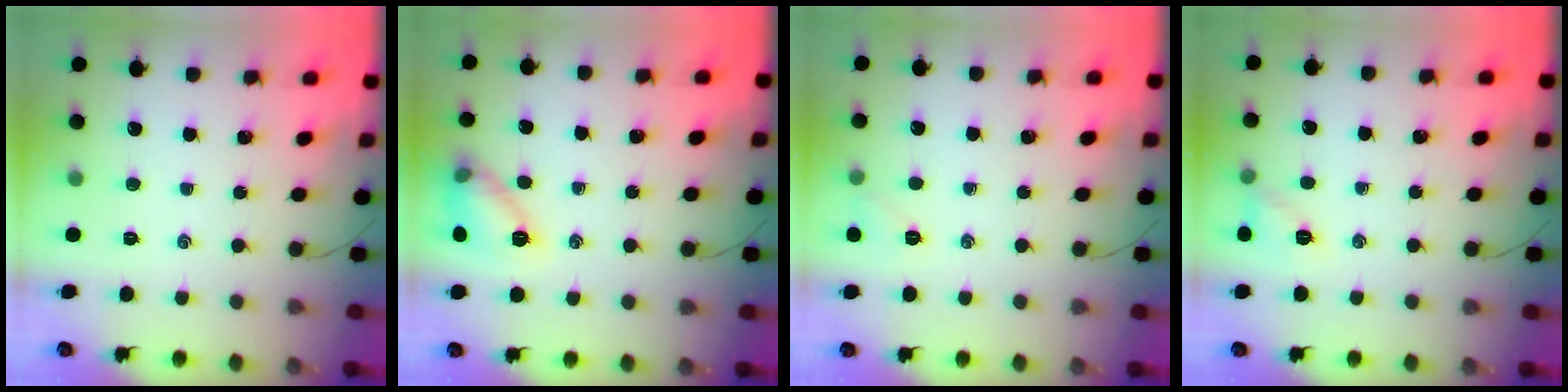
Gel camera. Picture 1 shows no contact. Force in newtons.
{"total": 11.3, "press": 11.2, "slide": 1.1}
{"total": 4.7, "press": 4.5, "slide": 1.1}
{"total": 6.6, "press": 6.5, "slide": 1.2}